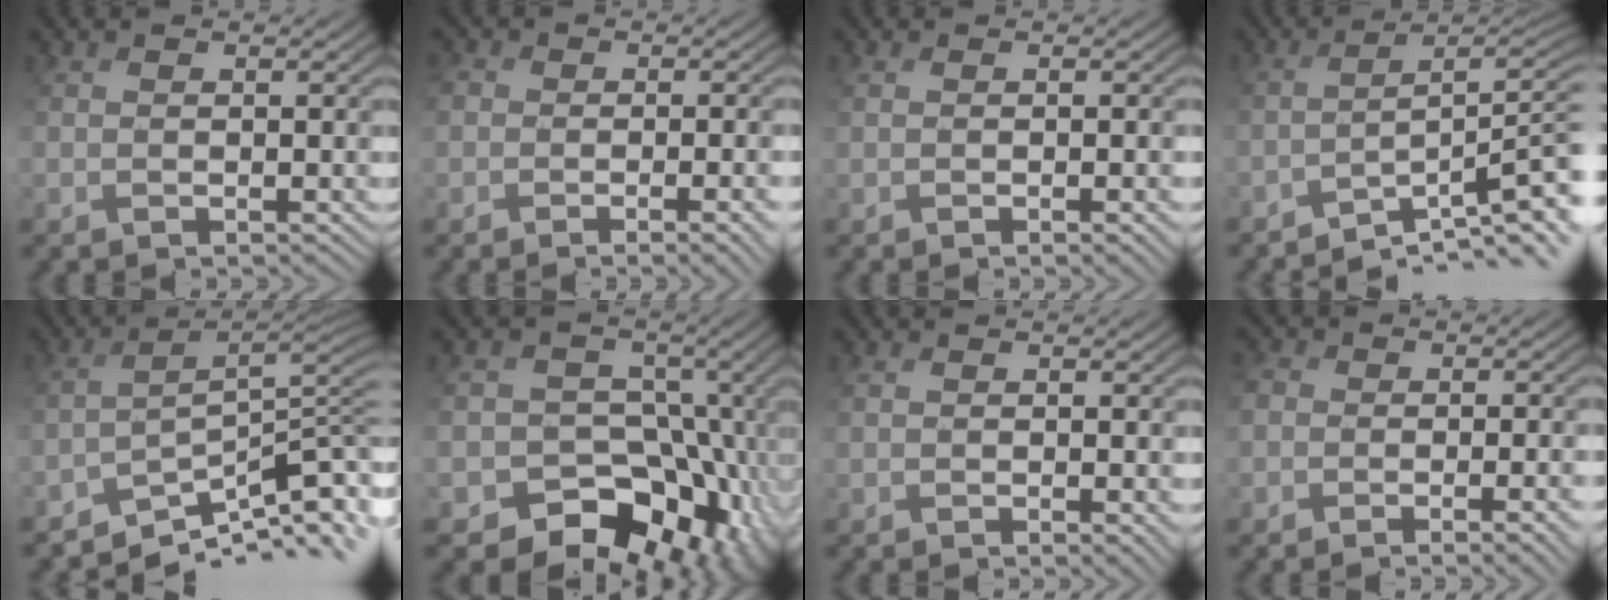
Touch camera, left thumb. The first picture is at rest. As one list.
[{"total": 5.8, "force": [-2.7, 3.1, 4.1], "torque": [-0.045, 0.003, -0.028]}, {"total": 1.8, "force": [-0.5, 0.1, 1.7], "torque": [-0.020, 0.007, -0.005]}, {"total": 9.5, "force": [-6.1, 1.6, 7.2], "torque": [-0.095, 0.007, -0.088]}, {"total": 8.5, "force": [-6.4, 1.5, 5.3], "torque": [-0.078, 0.015, -0.105]}, {"total": 13.0, "force": [-6.2, 10.8, 3.7], "torque": [-0.033, -0.017, -0.110]}, {"total": 1.0, "force": [-0.1, 0.0, 1.0], "torque": [-0.012, 0.002, 0.001]}, {"total": 6.4, "force": [-3.0, 3.7, 4.2], "torque": [-0.058, 0.004, -0.037]}]